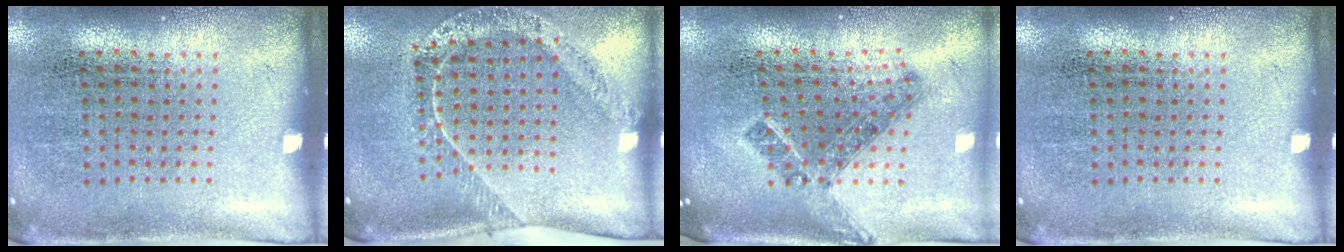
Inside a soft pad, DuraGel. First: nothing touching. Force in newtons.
{"total": 1.5, "press": 1.5, "slide": 0.3}
{"total": 1.2, "press": 1.0, "slide": 0.8}
{"total": 0.0}